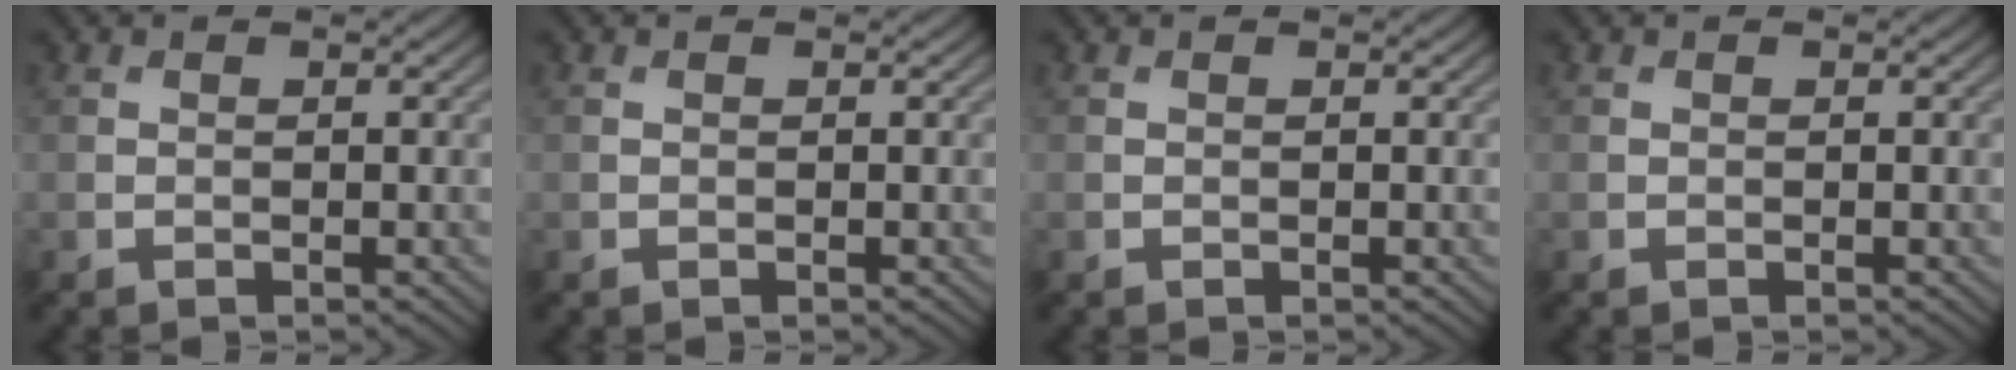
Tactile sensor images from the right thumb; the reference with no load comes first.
{"total": 0.0}
{"total": 0.0}
{"total": 0.0}